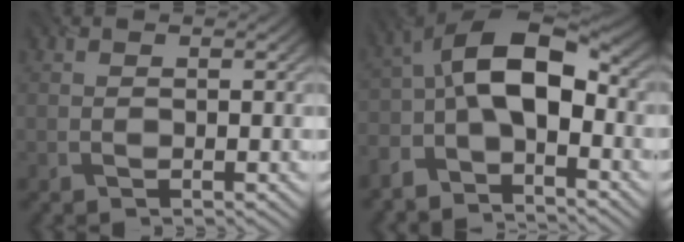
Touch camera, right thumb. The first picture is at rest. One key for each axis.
{"total": 10.5, "fx": -3.2, "fy": 5.0, "fz": 8.7, "tx": -0.161, "ty": 0.007, "tz": -0.072}